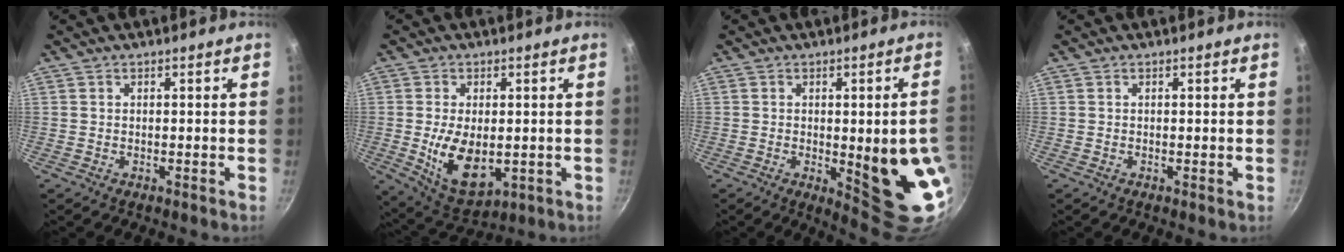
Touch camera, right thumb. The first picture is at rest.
{"total": 11.3, "force": [-0.9, 6.5, 9.2], "torque": [-0.148, -0.012, 0.003]}
{"total": 14.1, "force": [-1.8, 3.1, 13.7], "torque": [-0.146, -0.009, -0.010]}
{"total": 1.1, "force": [0.0, -0.9, -0.6], "torque": [0.010, -0.005, 0.000]}